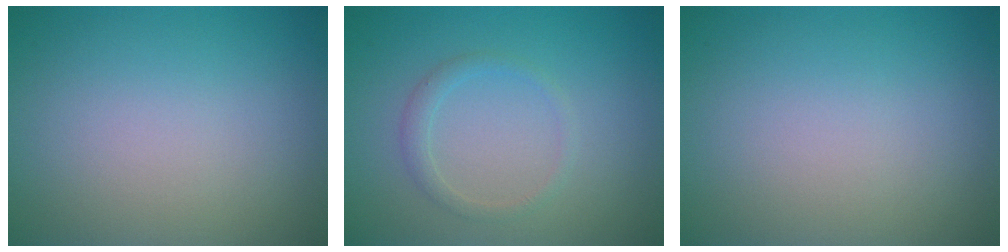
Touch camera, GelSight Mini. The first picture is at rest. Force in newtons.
{"total": 1.3, "press": 1.3, "slide": 0.2}
{"total": 0.0}